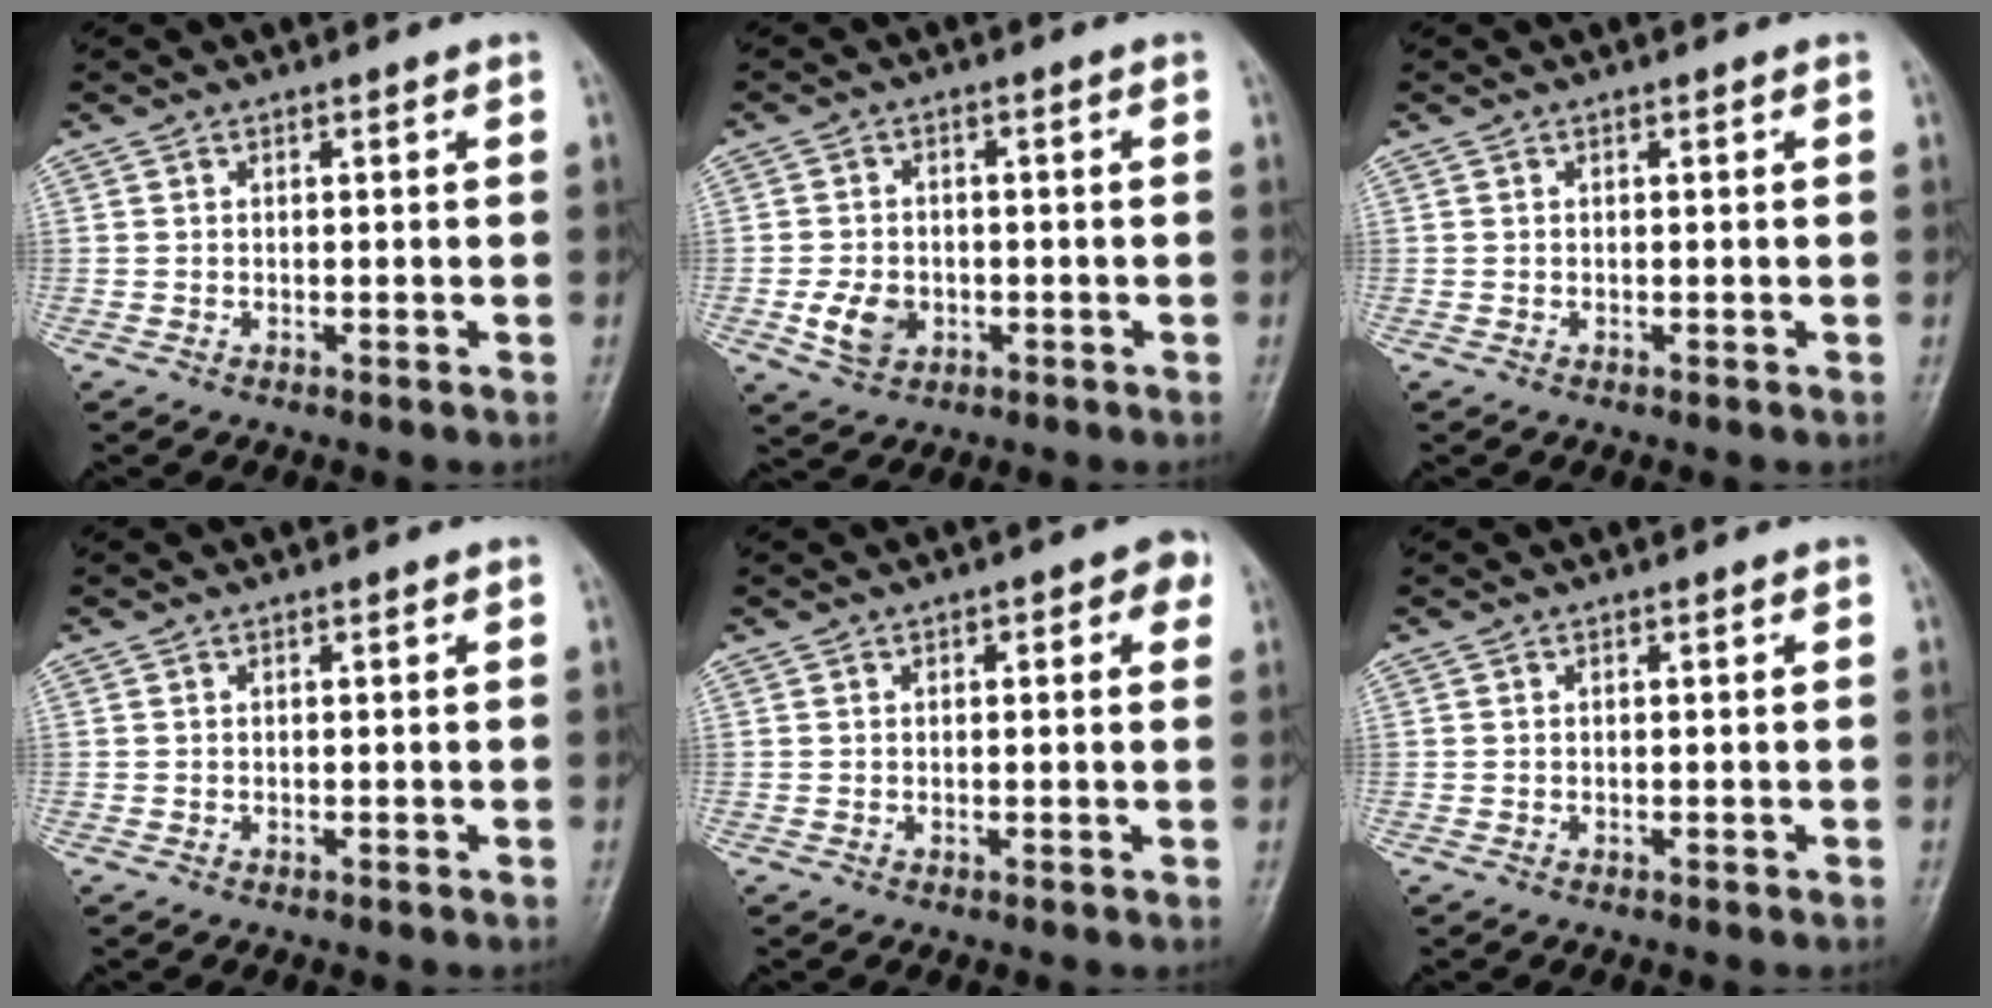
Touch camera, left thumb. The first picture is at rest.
{"total": 6.1, "force": [-1.4, 4.9, 3.3], "torque": [-0.046, 0.004, -0.018]}
{"total": 0.0}
{"total": 0.0}
{"total": 4.3, "force": [1.6, 1.9, 3.5], "torque": [-0.028, 0.003, 0.013]}
{"total": 0.0}